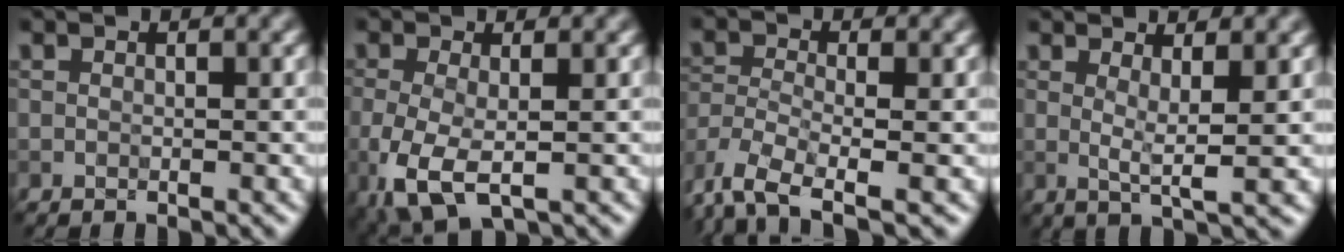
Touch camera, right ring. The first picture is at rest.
{"total": 5.3, "force": [-1.6, 2.5, 4.3], "torque": [-0.115, -0.015, -0.030]}
{"total": 6.0, "force": [-4.2, 2.2, 3.7], "torque": [-0.081, -0.010, -0.089]}
{"total": 2.6, "force": [1.0, 0.4, 2.3], "torque": [-0.041, -0.011, 0.017]}